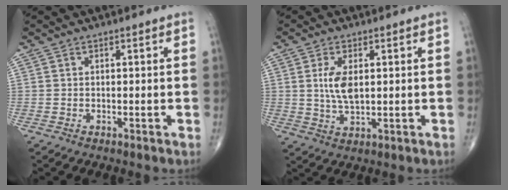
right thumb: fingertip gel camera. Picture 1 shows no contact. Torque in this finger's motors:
{"motor_torque": [0.56, 1.58, 0.73, 0.10, 0.07]}